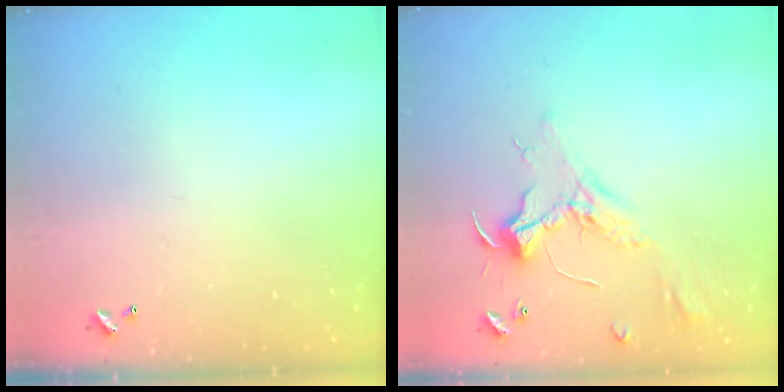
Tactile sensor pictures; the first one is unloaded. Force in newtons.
{"total": 2.3, "press": 2.1, "slide": 0.9}